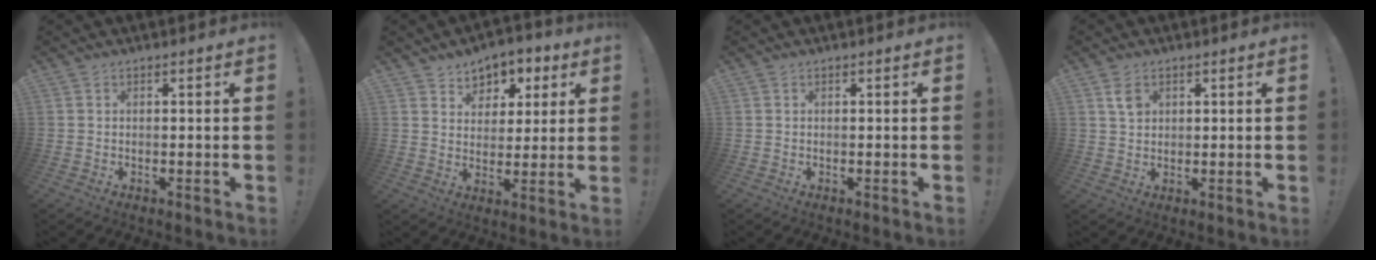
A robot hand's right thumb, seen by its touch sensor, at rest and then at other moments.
{"total": 6.8, "force": [3.3, 5.8, 1.0], "torque": [0.000, -0.028, 0.064]}
{"total": 0.0}
{"total": 3.6, "force": [1.7, 2.5, 2.0], "torque": [-0.018, -0.006, 0.029]}